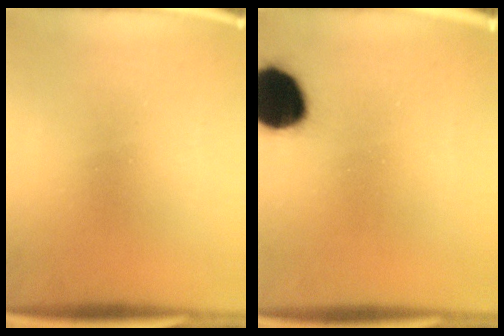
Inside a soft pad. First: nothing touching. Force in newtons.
{"total": 15.1}